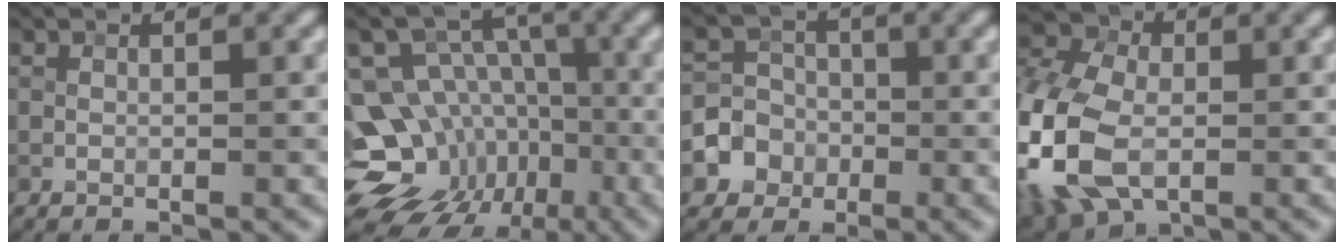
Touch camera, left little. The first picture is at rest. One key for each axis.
{"total": 15.1, "fx": -6.2, "fy": 12.4, "fz": 6.0, "tx": -0.119, "ty": -0.011, "tz": -0.106}
{"total": 4.1, "fx": -1.5, "fy": 3.8, "fz": 0.7, "tx": 0.014, "ty": 0.008, "tz": -0.042}
{"total": 12.5, "fx": -2.4, "fy": 8.6, "fz": 8.9, "tx": -0.196, "ty": -0.010, "tz": -0.048}